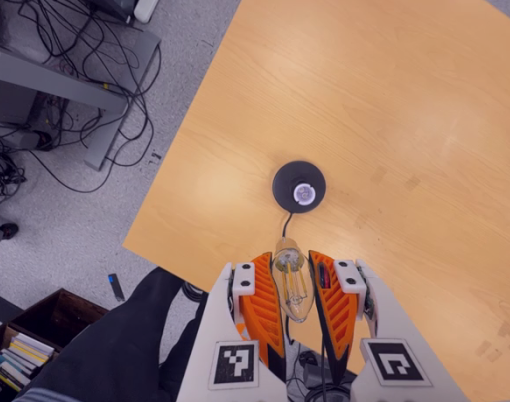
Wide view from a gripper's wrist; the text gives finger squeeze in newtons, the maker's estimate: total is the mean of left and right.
{"total": 22.4, "left": 24.9, "right": 19.8}